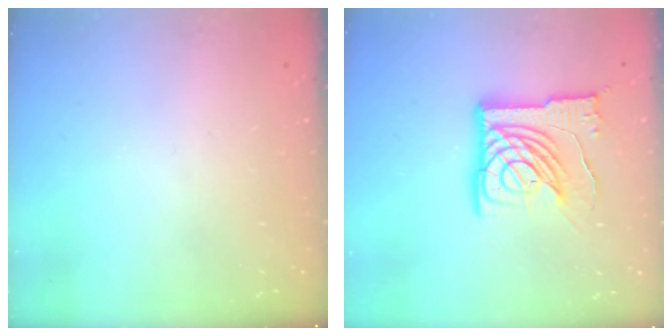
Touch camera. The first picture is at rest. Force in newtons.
{"total": 15.1, "press": 15.0, "slide": 1.6}